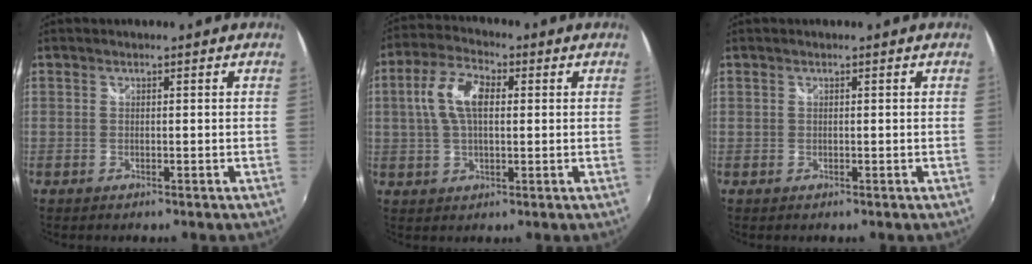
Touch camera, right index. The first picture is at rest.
{"total": 8.9, "force": [1.5, 4.5, 7.5], "torque": [-0.151, 0.020, 0.029]}
{"total": 0.0}